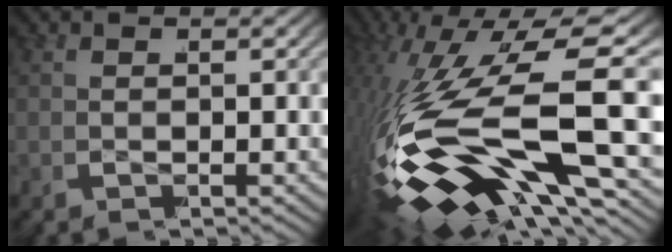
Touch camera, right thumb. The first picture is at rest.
{"total": 17.2, "force": [-4.5, 8.0, 14.6], "torque": [-0.314, -0.036, -0.047]}